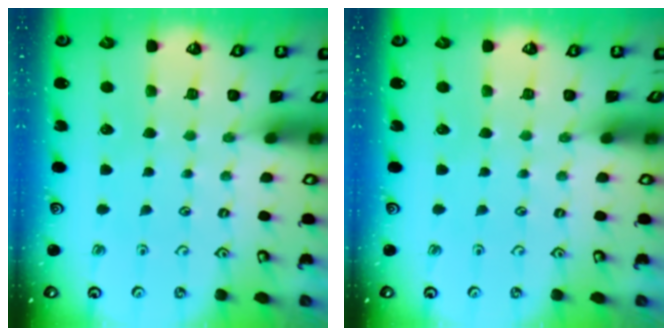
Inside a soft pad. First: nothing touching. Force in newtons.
{"total": 0.0}